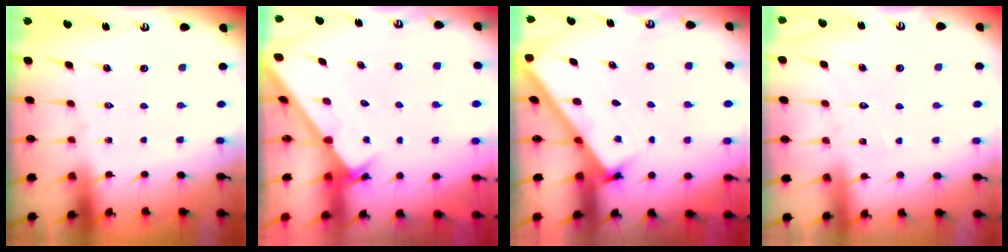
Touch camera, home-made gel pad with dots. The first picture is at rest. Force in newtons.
{"total": 2.6, "press": 2.6, "slide": 0.2}
{"total": 2.6, "press": 2.6, "slide": 0.3}
{"total": 6.0, "press": 5.9, "slide": 0.5}